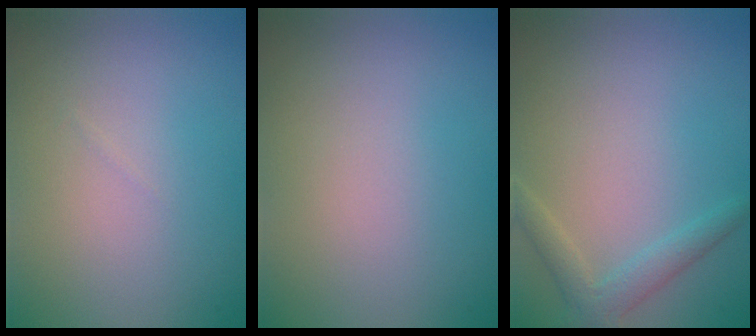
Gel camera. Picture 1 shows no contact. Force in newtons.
{"total": 0.0}
{"total": 2.4, "press": 2.4, "slide": 0.1}